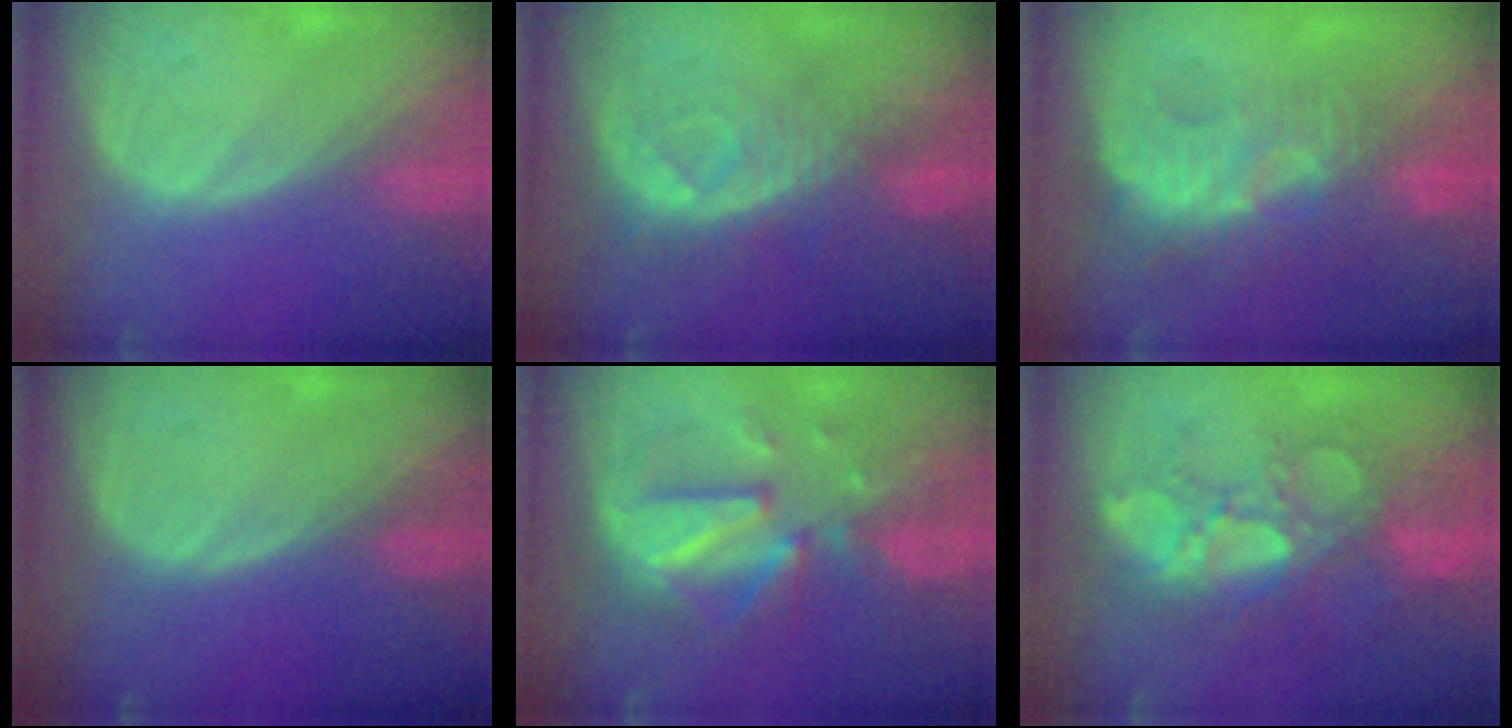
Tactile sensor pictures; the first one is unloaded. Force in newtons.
{"total": 8.0, "press": 7.2, "slide": 3.5}
{"total": 9.3, "press": 8.6, "slide": 3.7}
{"total": 0.0}
{"total": 9.1, "press": 9.1, "slide": 0.5}
{"total": 11.0, "press": 9.5, "slide": 5.5}